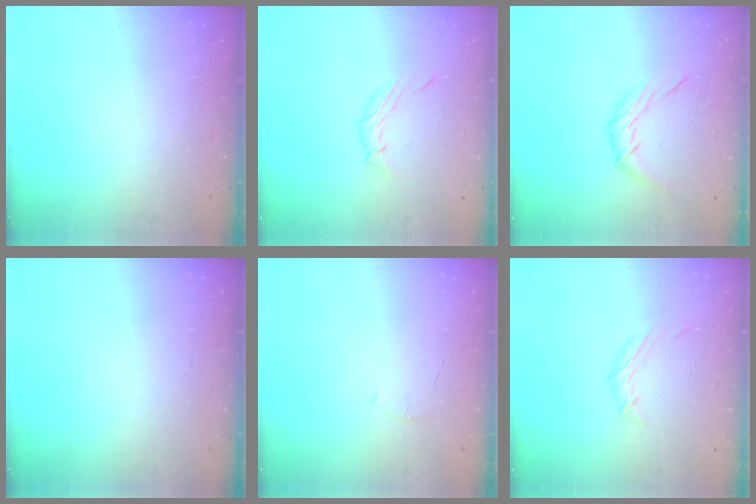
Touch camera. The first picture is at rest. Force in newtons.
{"total": 6.3, "press": 6.2, "slide": 0.8}
{"total": 7.8, "press": 7.8, "slide": 0.5}
{"total": 0.0}
{"total": 4.0, "press": 3.8, "slide": 1.2}
{"total": 7.3, "press": 7.2, "slide": 1.1}